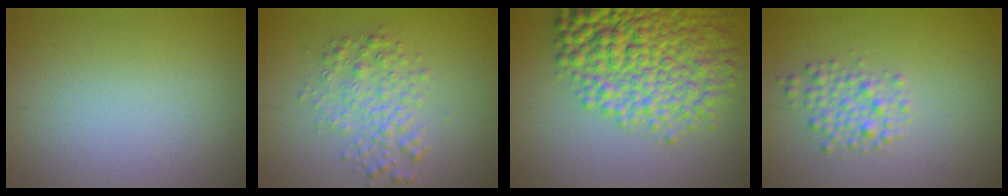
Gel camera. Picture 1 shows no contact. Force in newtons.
{"total": 3.1, "press": 3.1, "slide": 0.0}
{"total": 9.2, "press": 9.2, "slide": 0.3}
{"total": 2.3, "press": 2.3, "slide": 0.1}